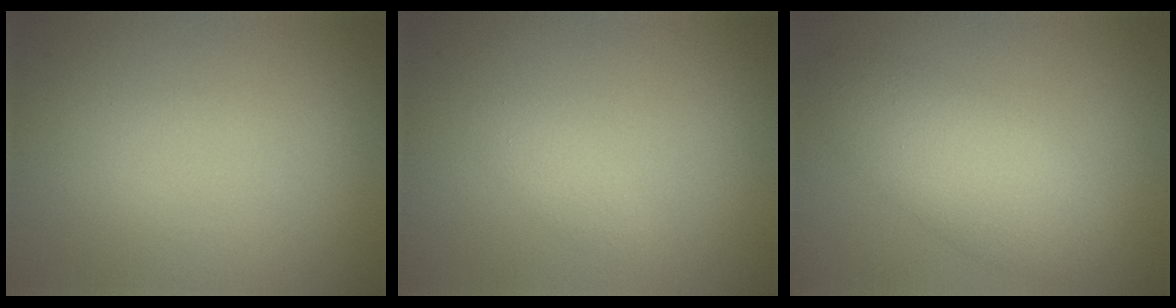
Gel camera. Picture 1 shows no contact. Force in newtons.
{"total": 1.0, "press": 1.0, "slide": 0.1}
{"total": 4.9, "press": 4.9, "slide": 0.0}